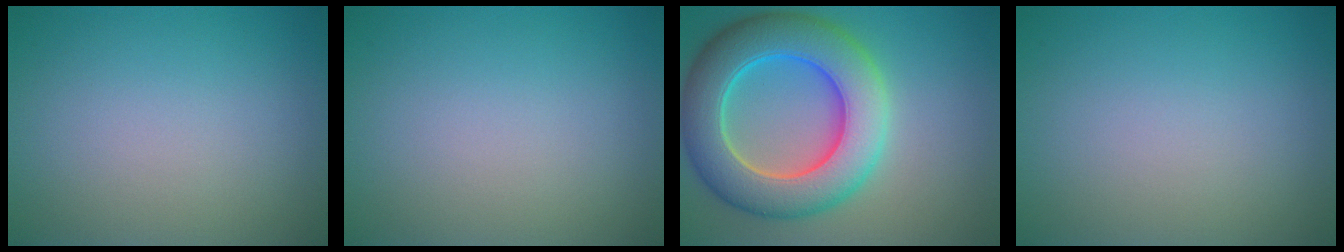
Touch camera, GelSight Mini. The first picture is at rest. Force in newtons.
{"total": 0.0}
{"total": 10.1, "press": 10.1, "slide": 0.3}
{"total": 0.0}